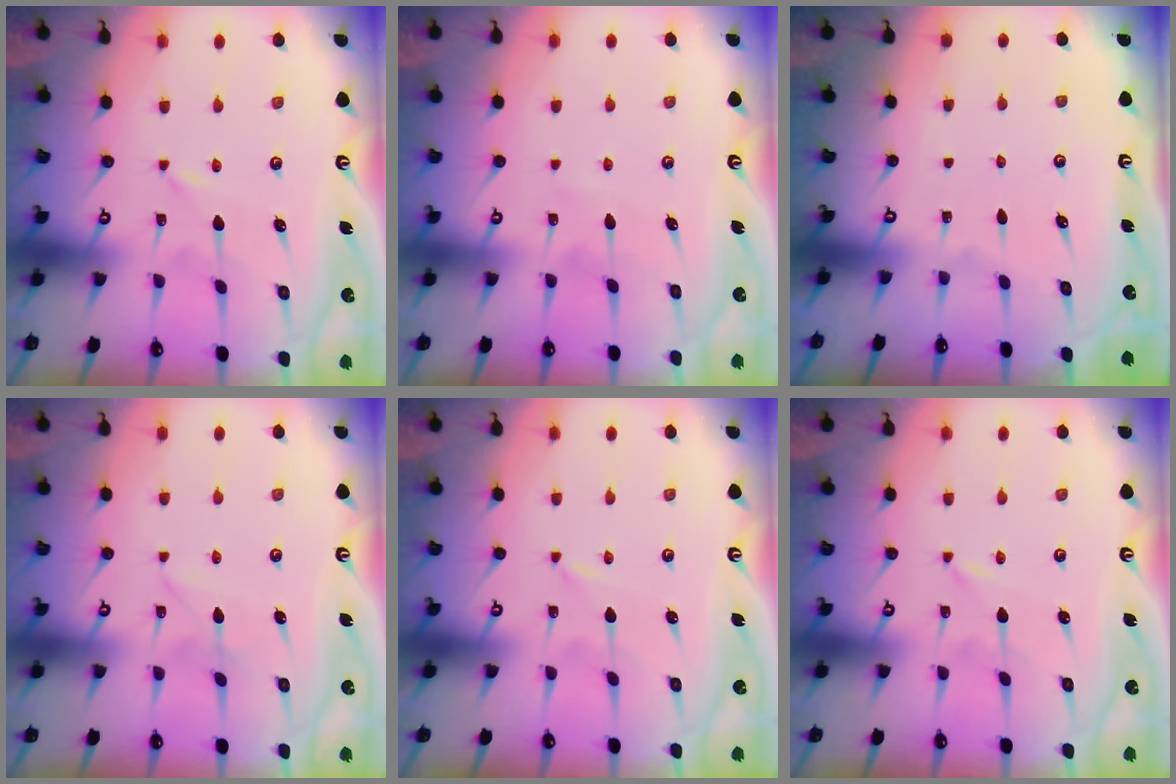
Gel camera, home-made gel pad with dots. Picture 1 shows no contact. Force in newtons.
{"total": 4.4, "press": 4.4, "slide": 0.4}
{"total": 0.0}
{"total": 2.7, "press": 2.7, "slide": 0.3}
{"total": 0.0}
{"total": 0.0}